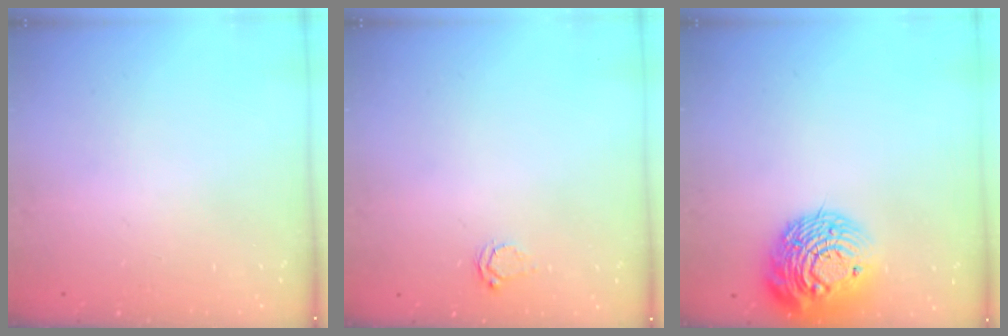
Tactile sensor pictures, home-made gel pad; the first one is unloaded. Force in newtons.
{"total": 3.7, "press": 3.7, "slide": 0.5}
{"total": 16.9, "press": 16.8, "slide": 1.4}